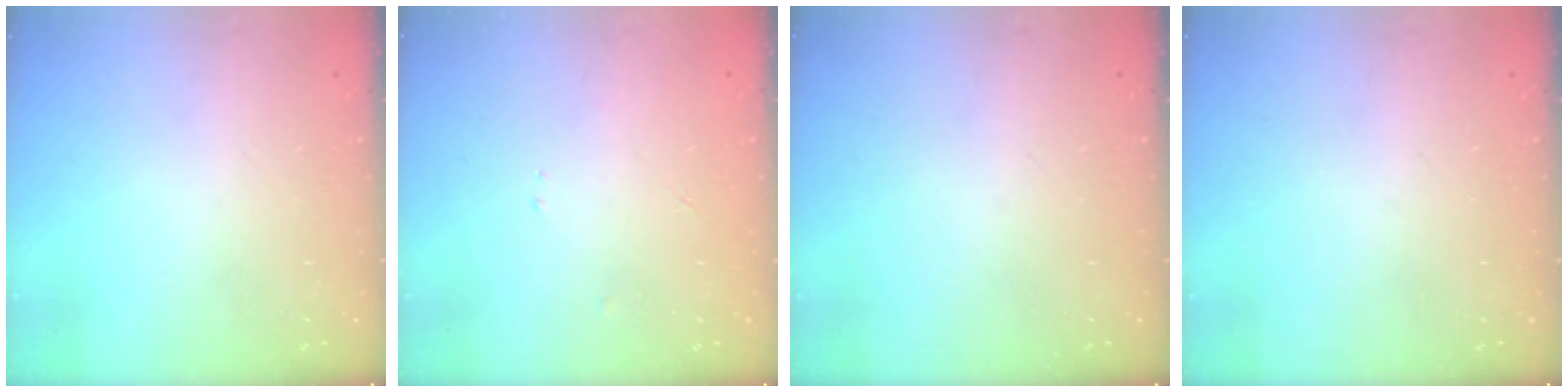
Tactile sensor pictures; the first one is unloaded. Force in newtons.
{"total": 2.4, "press": 2.4, "slide": 0.3}
{"total": 0.0}
{"total": 0.0}